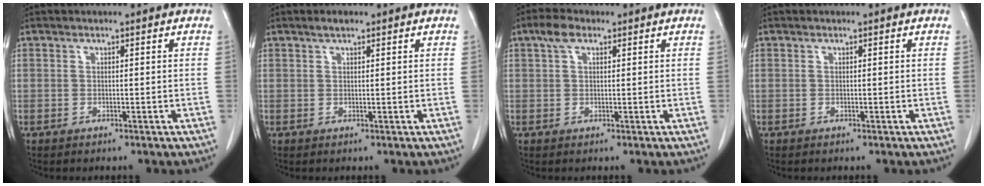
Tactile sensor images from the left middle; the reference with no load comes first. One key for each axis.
{"total": 1.2, "fx": 0.9, "fy": 0.3, "fz": 0.7, "tx": -0.016, "ty": 0.003, "tz": 0.018}
{"total": 2.8, "fx": 1.5, "fy": 1.3, "fz": 1.9, "tx": -0.043, "ty": 0.015, "tz": 0.031}
{"total": 0.0}